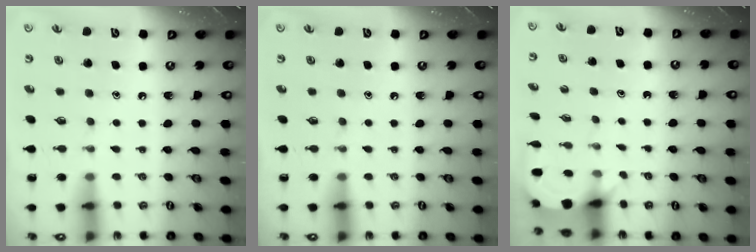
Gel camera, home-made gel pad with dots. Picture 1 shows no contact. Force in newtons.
{"total": 0.0}
{"total": 3.6, "press": 3.6, "slide": 0.3}